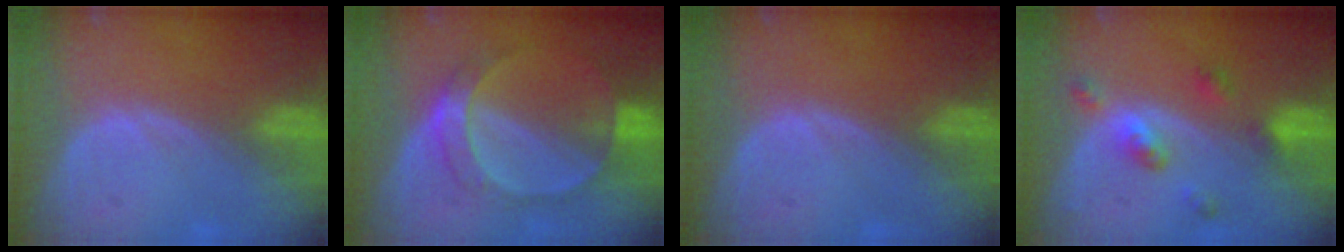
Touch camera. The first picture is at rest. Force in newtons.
{"total": 7.4, "press": 6.4, "slide": 3.8}
{"total": 0.0}
{"total": 5.3, "press": 4.6, "slide": 2.6}